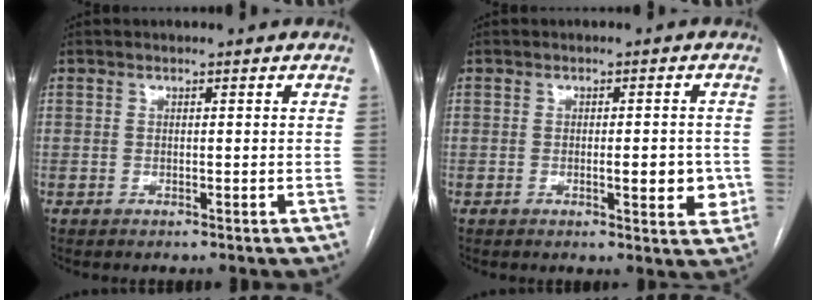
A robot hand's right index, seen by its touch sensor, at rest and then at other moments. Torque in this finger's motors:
{"motor_torque": [0.54, -0.12, 0.11, 0.03]}